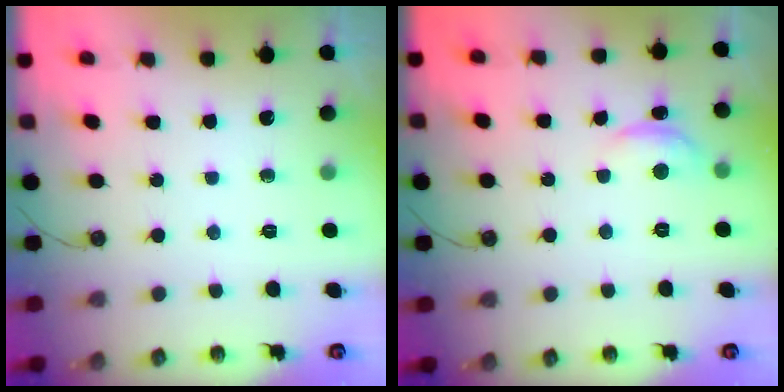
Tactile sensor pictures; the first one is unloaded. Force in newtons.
{"total": 1.1, "press": 0.9, "slide": 0.7}